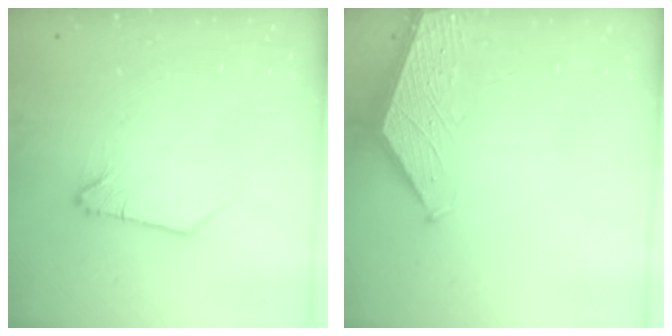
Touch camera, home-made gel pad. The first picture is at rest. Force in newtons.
{"total": 1.8, "press": 1.8, "slide": 0.2}